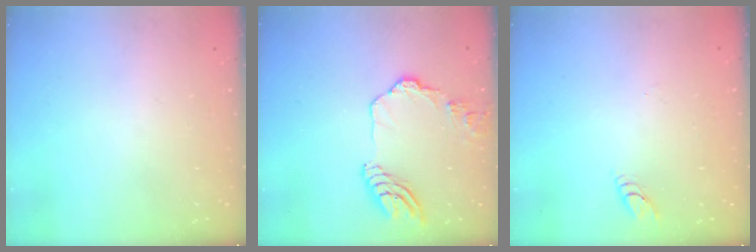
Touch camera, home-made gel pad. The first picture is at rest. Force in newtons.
{"total": 13.8, "press": 13.7, "slide": 1.8}
{"total": 2.8, "press": 2.8, "slide": 0.2}